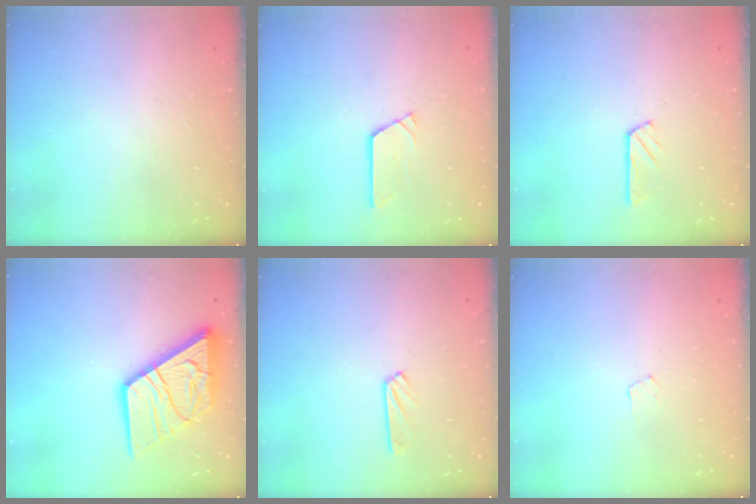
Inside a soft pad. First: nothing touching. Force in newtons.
{"total": 2.9, "press": 2.9, "slide": 0.3}
{"total": 2.7, "press": 2.7, "slide": 0.3}
{"total": 16.1, "press": 16.0, "slide": 1.6}
{"total": 4.1, "press": 4.0, "slide": 0.4}
{"total": 3.5, "press": 3.5, "slide": 0.4}